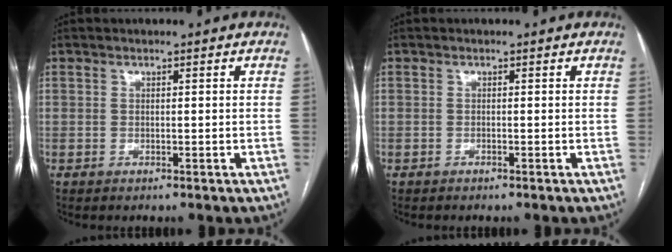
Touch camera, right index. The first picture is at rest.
{"total": 0.0}